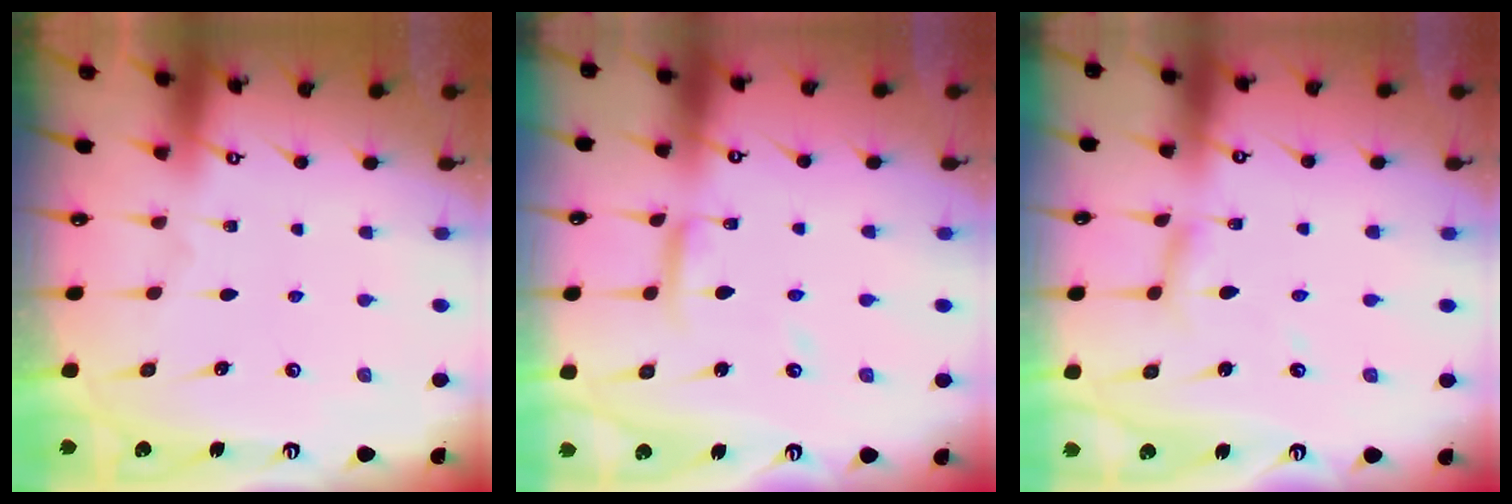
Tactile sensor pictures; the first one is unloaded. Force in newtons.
{"total": 6.6, "press": 6.6, "slide": 0.5}
{"total": 4.1, "press": 4.1, "slide": 0.4}